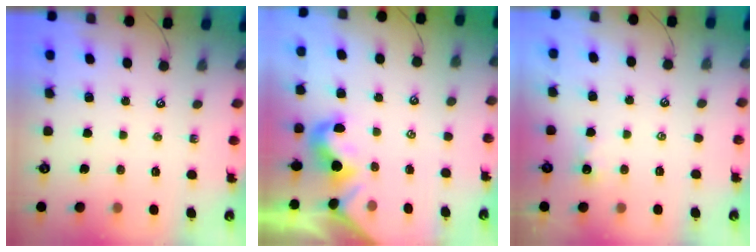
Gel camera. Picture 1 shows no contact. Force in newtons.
{"total": 0.7, "press": 0.7, "slide": 0.3}
{"total": 0.0}